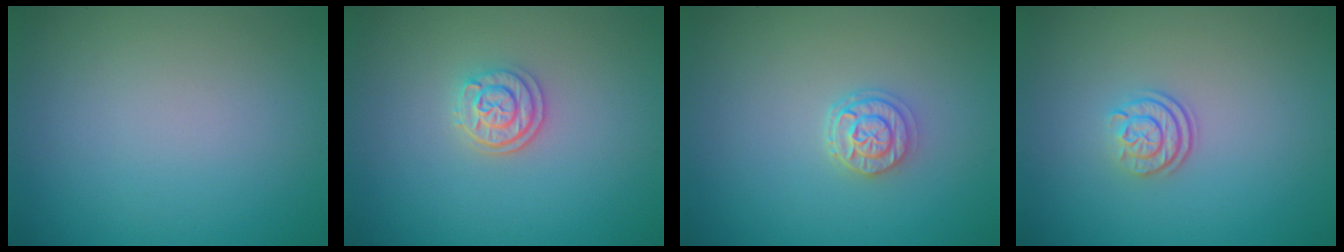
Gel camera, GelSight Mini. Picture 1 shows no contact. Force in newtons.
{"total": 2.4, "press": 2.1, "slide": 1.1}
{"total": 2.3, "press": 2.0, "slide": 1.1}
{"total": 2.4, "press": 1.8, "slide": 1.6}